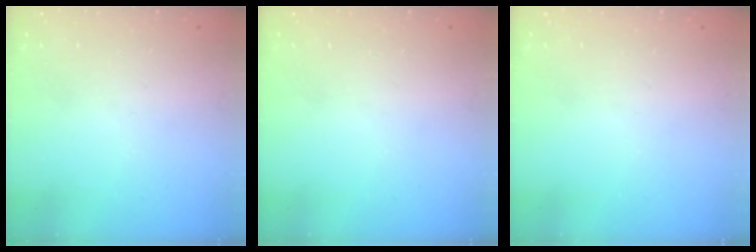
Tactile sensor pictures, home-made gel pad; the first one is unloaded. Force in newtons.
{"total": 0.0}
{"total": 0.0}